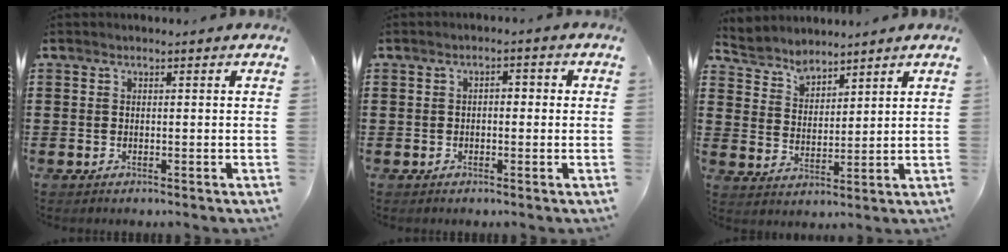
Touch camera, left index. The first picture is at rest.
{"total": 1.7, "force": [-0.7, 0.7, 1.4], "torque": [-0.028, 0.003, -0.016]}
{"total": 4.2, "force": [3.9, 1.5, 0.0], "torque": [-0.020, -0.011, 0.071]}